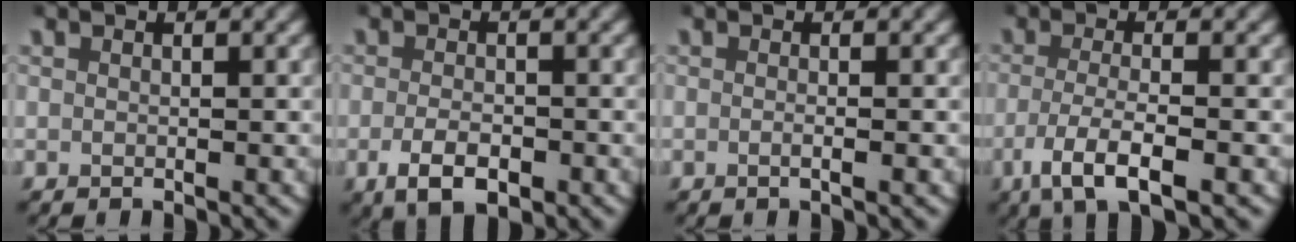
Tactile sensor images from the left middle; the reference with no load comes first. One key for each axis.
{"total": 3.8, "fx": -1.7, "fy": 2.0, "fz": 2.8, "tx": -0.051, "ty": -0.012, "tz": -0.023}
{"total": 0.8, "fx": -0.3, "fy": -0.2, "fz": 0.7, "tx": -0.015, "ty": -0.001, "tz": -0.006}
{"total": 4.8, "fx": -2.3, "fy": 1.4, "fz": 4.0, "tx": -0.083, "ty": -0.014, "tz": -0.032}